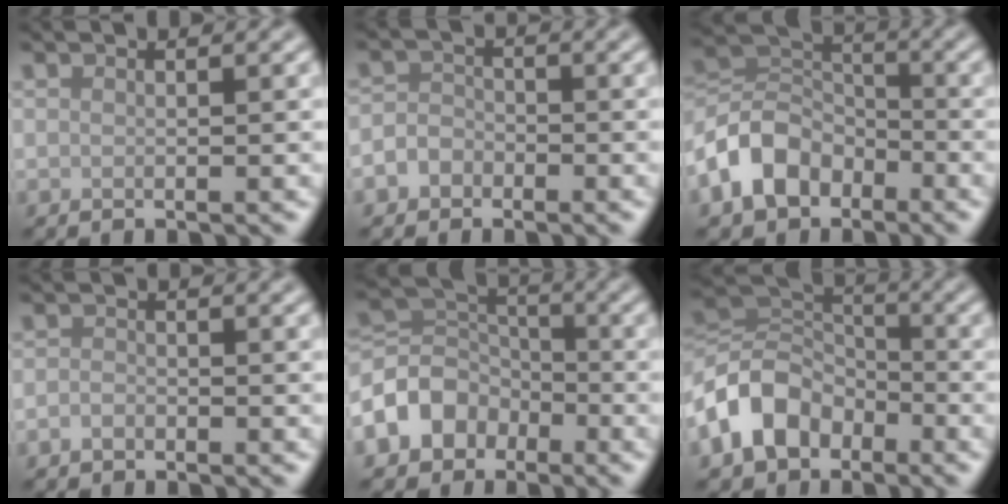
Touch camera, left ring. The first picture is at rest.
{"total": 2.1, "force": [-1.1, 1.6, 0.7], "torque": [-0.010, 0.005, -0.026]}
{"total": 6.6, "force": [-3.6, 4.6, 3.1], "torque": [-0.060, 0.004, -0.084]}
{"total": 1.1, "force": [-0.8, 0.7, 0.4], "torque": [-0.008, 0.002, -0.017]}
{"total": 5.7, "force": [-3.0, 4.3, 2.2], "torque": [-0.038, 0.008, -0.072]}
{"total": 7.2, "force": [-3.9, 5.1, 3.3], "torque": [-0.063, 0.005, -0.088]}